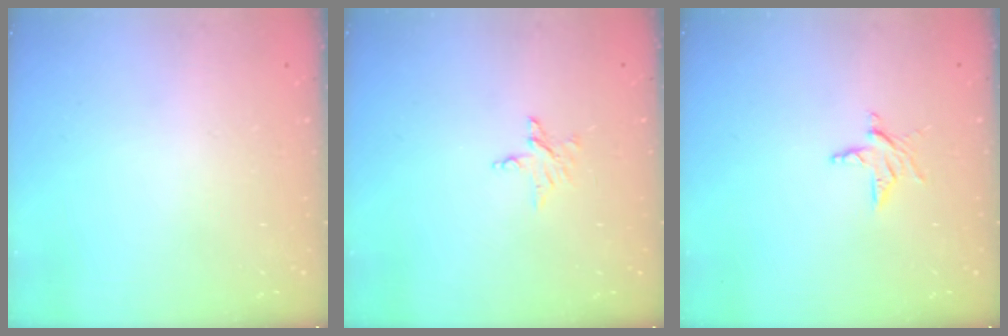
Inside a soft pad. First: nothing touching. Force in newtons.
{"total": 4.0, "press": 4.0, "slide": 0.3}
{"total": 4.2, "press": 4.2, "slide": 0.3}